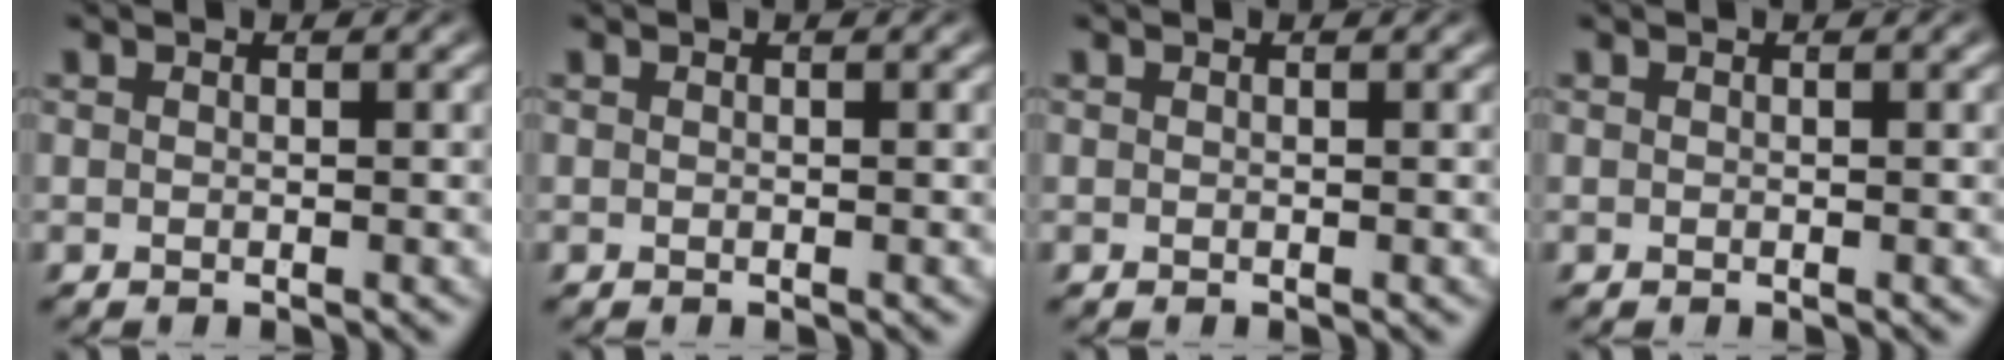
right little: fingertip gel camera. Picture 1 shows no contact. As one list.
[{"total": 0.0}, {"total": 0.0}, {"total": 0.0}]